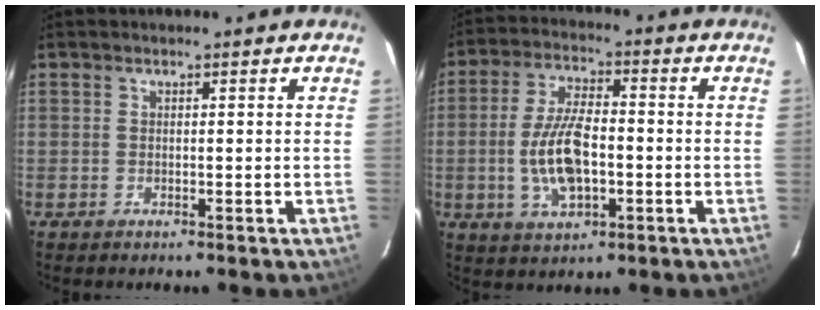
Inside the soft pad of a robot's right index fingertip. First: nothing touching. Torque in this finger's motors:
{"motor_torque": [0.39, 0.06, 0.24, 0.08]}